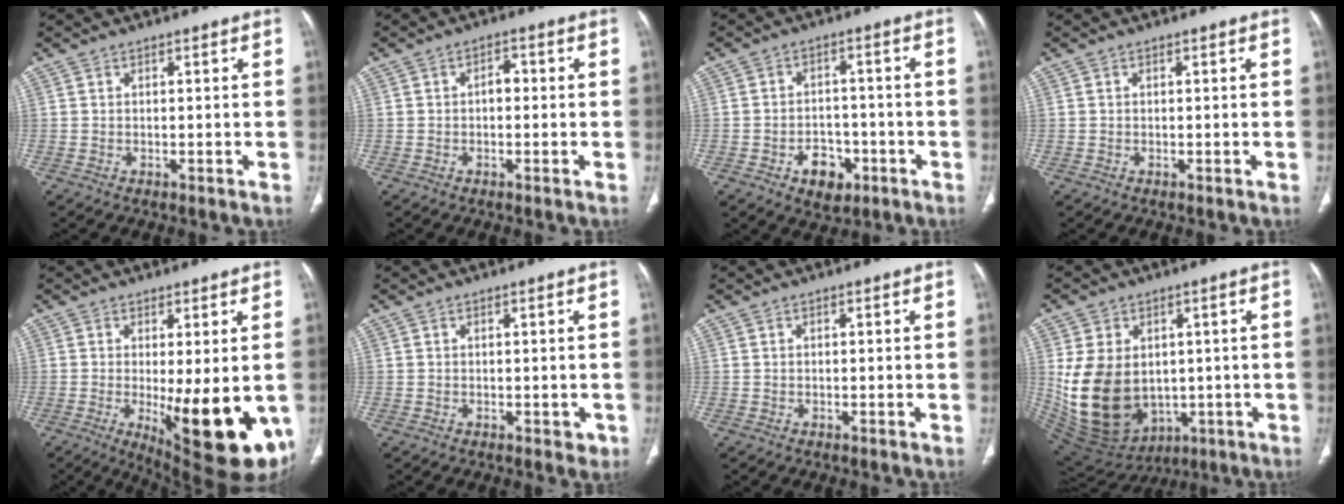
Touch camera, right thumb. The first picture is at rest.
{"total": 2.3, "force": [-0.1, 1.5, 1.7], "torque": [-0.016, 0.009, -0.008]}
{"total": 7.1, "force": [-3.2, 5.0, 3.9], "torque": [-0.032, 0.024, -0.042]}
{"total": 0.0}
{"total": 16.3, "force": [-3.5, 5.1, 15.1], "torque": [-0.174, -0.027, -0.027]}
{"total": 1.4, "force": [-0.3, 1.0, 0.9], "torque": [-0.003, -0.001, -0.001]}
{"total": 0.0}
{"total": 18.0, "force": [0.1, 13.6, 11.9], "torque": [-0.202, -0.014, 0.044]}